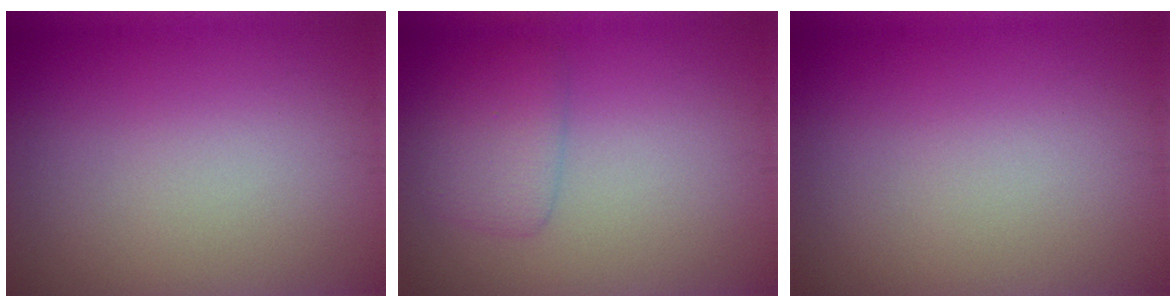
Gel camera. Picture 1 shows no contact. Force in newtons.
{"total": 2.6, "press": 2.6, "slide": 0.1}
{"total": 0.0}